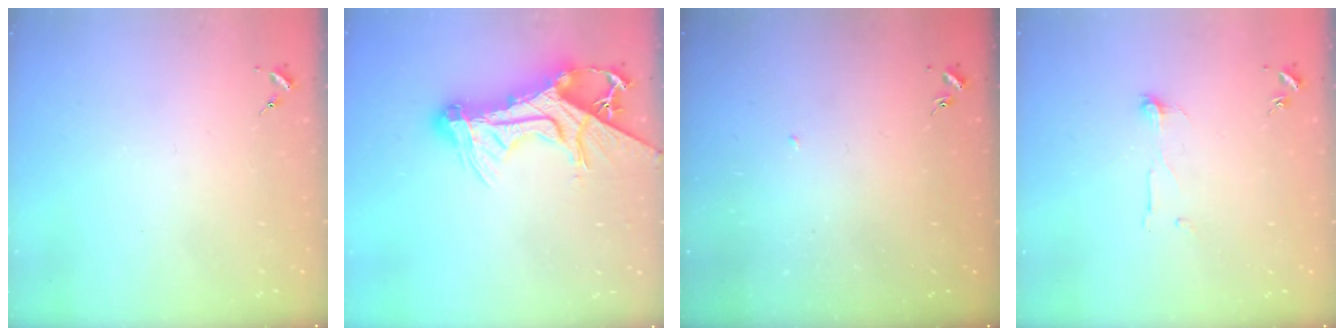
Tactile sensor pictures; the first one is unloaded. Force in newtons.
{"total": 19.7, "press": 19.6, "slide": 1.8}
{"total": 1.4, "press": 1.3, "slide": 0.1}
{"total": 3.8, "press": 3.8, "slide": 0.3}